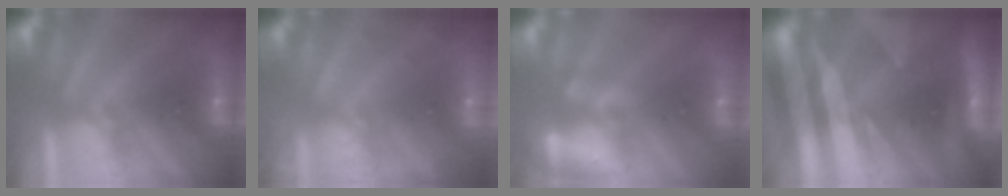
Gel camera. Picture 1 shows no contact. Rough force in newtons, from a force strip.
{"total": 2.1}
{"total": 2.4}
{"total": 3.0}